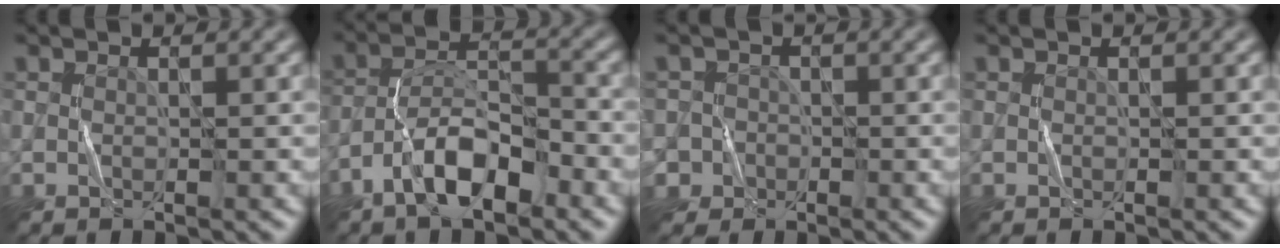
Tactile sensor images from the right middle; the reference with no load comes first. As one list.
[{"total": 5.8, "force": [-3.6, 2.1, 4.0], "torque": [-0.068, 0.010, -0.069]}, {"total": 3.7, "force": [-1.7, 3.3, 0.1], "torque": [0.020, -0.001, -0.044]}, {"total": 0.0}]